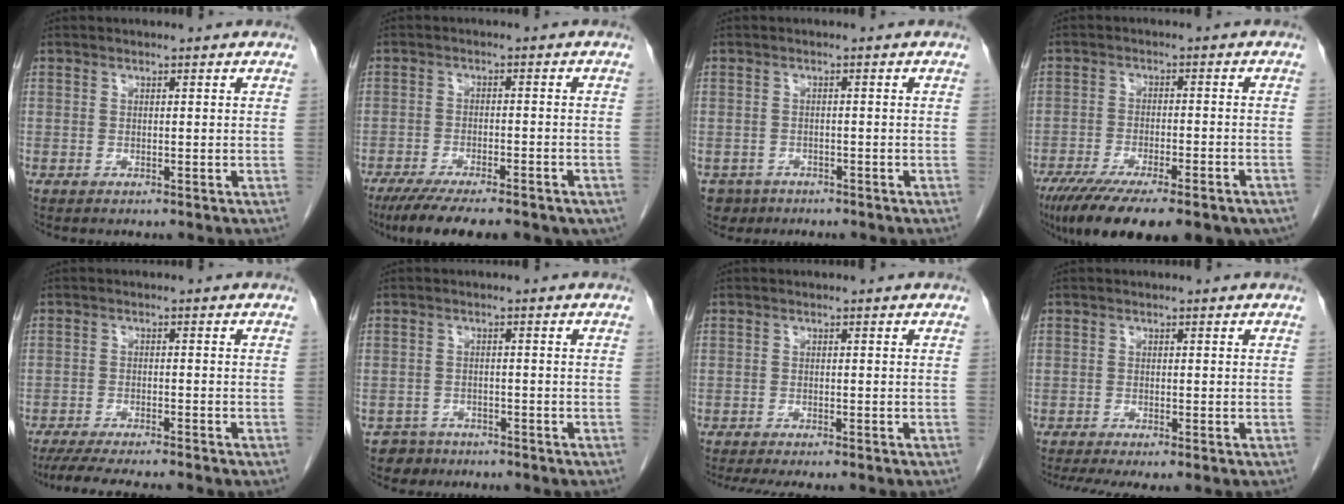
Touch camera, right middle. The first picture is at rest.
{"total": 16.3, "force": [-12.1, 4.6, 9.9], "torque": [-0.146, -0.020, -0.167]}
{"total": 3.6, "force": [-2.5, 2.6, 0.0], "torque": [-0.001, 0.004, -0.039]}
{"total": 22.3, "force": [-15.9, 6.0, 14.4], "torque": [-0.207, -0.034, -0.217]}
{"total": 9.7, "force": [-8.3, 0.5, 5.1], "torque": [-0.068, -0.017, -0.126]}
{"total": 3.2, "force": [-2.4, 2.0, -0.6], "torque": [0.007, 0.007, -0.039]}
{"total": 6.4, "force": [-5.4, 0.9, 3.3], "torque": [-0.042, -0.012, -0.081]}
{"total": 4.4, "force": [-3.4, 0.4, 2.9], "torque": [-0.046, -0.013, -0.057]}